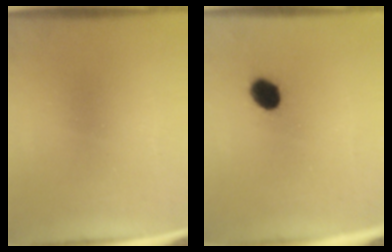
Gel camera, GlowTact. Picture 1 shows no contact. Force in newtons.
{"total": 6.4}